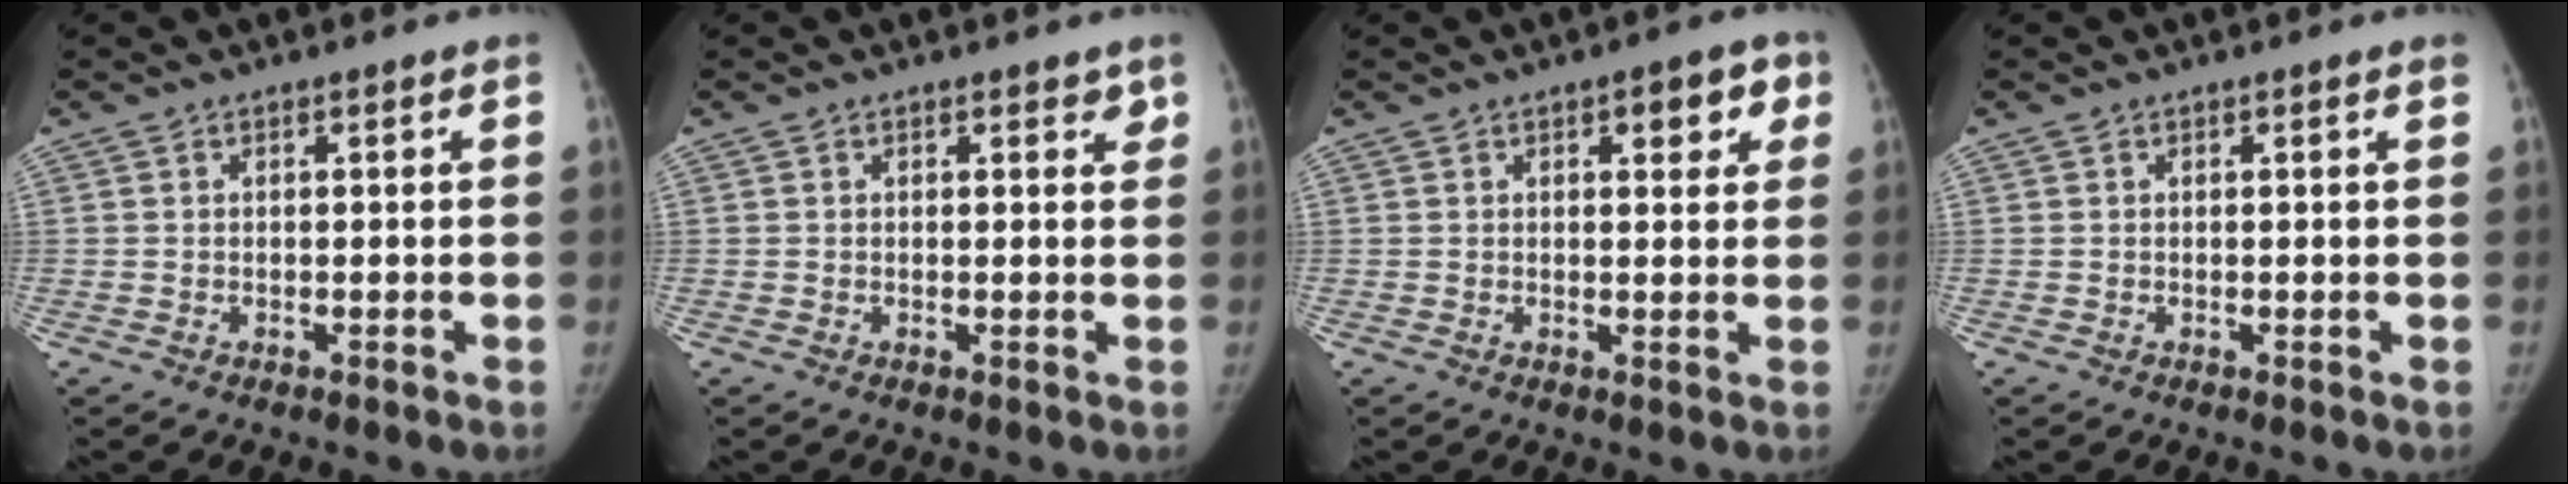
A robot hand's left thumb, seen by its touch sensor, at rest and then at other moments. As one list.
[{"total": 1.6, "force": [1.1, 0.8, 0.8], "torque": [0.007, -0.003, 0.009]}, {"total": 5.7, "force": [2.6, 2.7, 4.3], "torque": [-0.022, -0.004, 0.026]}, {"total": 0.5, "force": [0.4, 0.0, 0.4], "torque": [-0.005, 0.003, 0.005]}]